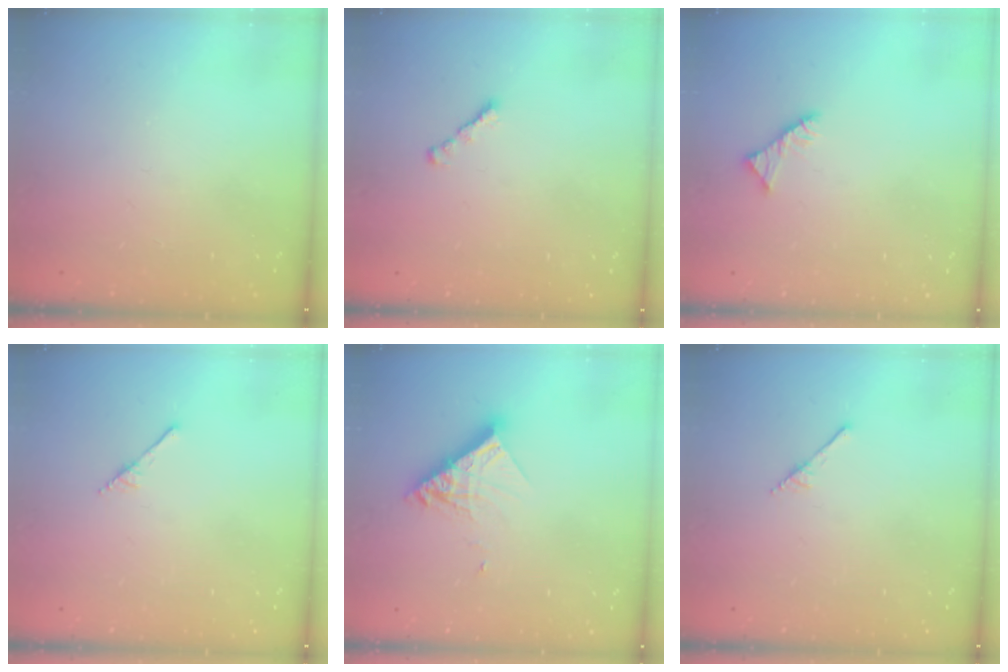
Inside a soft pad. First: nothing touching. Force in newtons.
{"total": 1.8, "press": 1.7, "slide": 0.6}
{"total": 2.9, "press": 2.9, "slide": 0.4}
{"total": 1.7, "press": 1.7, "slide": 0.1}
{"total": 10.2, "press": 10.2, "slide": 0.3}
{"total": 1.7, "press": 1.7, "slide": 0.1}